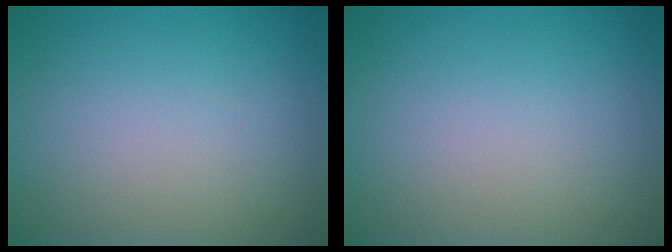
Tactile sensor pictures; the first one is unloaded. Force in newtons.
{"total": 0.0}